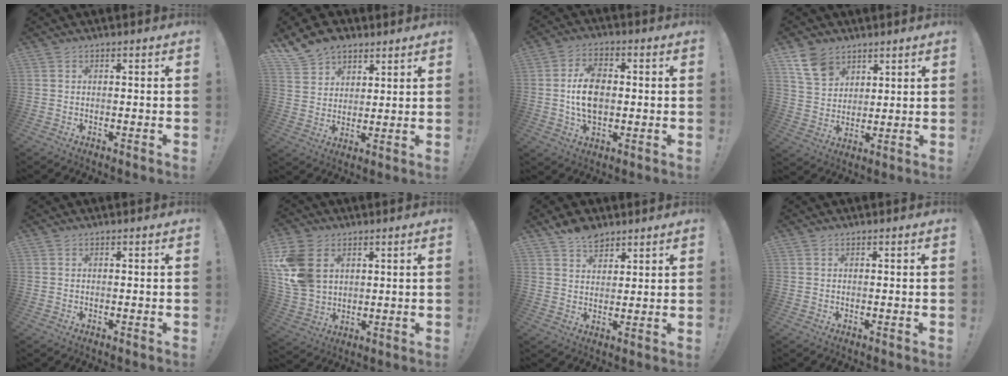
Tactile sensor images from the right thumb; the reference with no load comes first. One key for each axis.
{"total": 9.9, "fx": 7.4, "fy": 6.2, "fz": 2.3, "tx": -0.051, "ty": -0.048, "tz": 0.149}
{"total": 11.2, "fx": -0.1, "fy": 7.4, "fz": 8.3, "tx": -0.147, "ty": 0.003, "tz": -0.002}
{"total": 10.4, "fx": 6.7, "fy": 6.9, "fz": 4.0, "tx": -0.070, "ty": -0.034, "tz": 0.133}
{"total": 0.0}
{"total": 14.7, "fx": 4.6, "fy": 10.8, "fz": 8.9, "tx": -0.183, "ty": -0.012, "tz": 0.094}
{"total": 7.0, "fx": 5.4, "fy": 3.8, "fz": 2.2, "tx": -0.029, "ty": -0.028, "tz": 0.101}
{"total": 0.0}